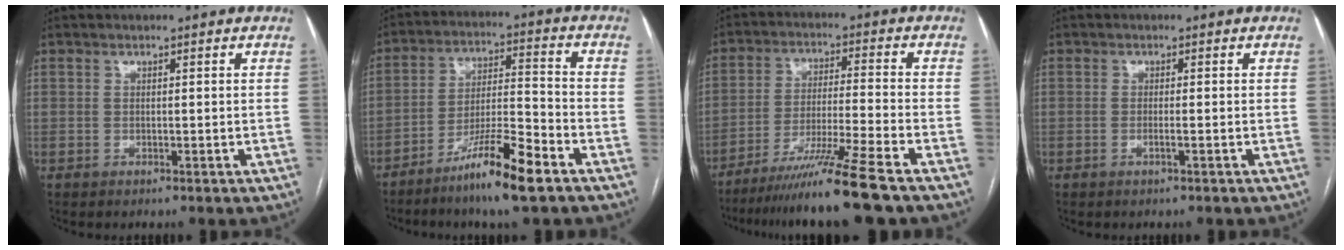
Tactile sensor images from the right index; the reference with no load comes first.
{"total": 11.5, "force": [-7.5, 0.2, 8.8], "torque": [-0.160, -0.017, -0.137]}
{"total": 12.8, "force": [-9.8, -2.7, 7.8], "torque": [-0.130, -0.035, -0.163]}
{"total": 1.0, "force": [-0.4, -0.2, 0.9], "torque": [-0.018, -0.001, -0.007]}